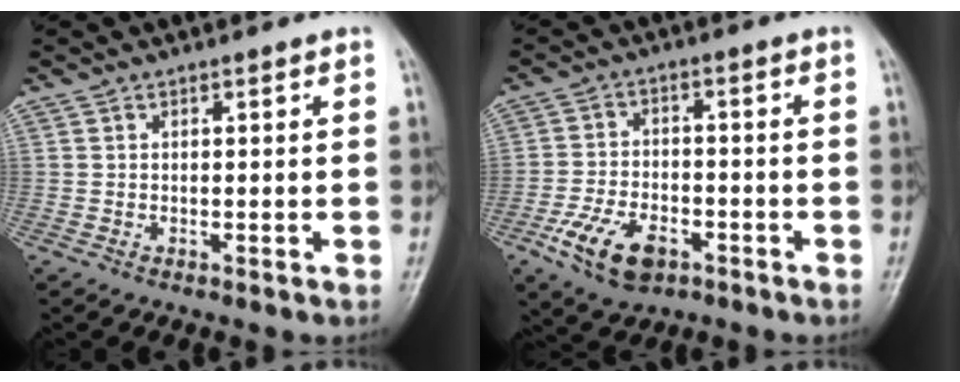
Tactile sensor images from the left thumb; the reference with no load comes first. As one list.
[{"total": 9.7, "force": [-4.8, 5.6, 6.4], "torque": [-0.116, 0.014, -0.085]}]